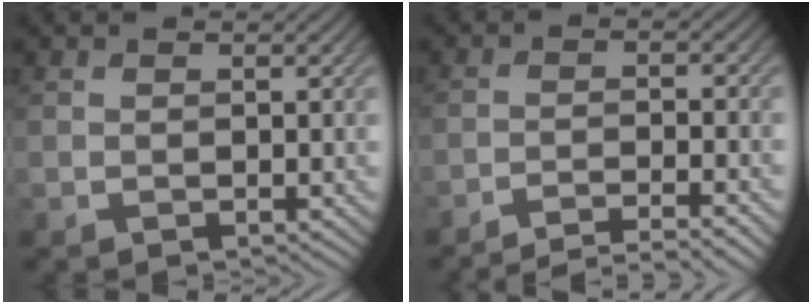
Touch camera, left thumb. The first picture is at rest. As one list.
[{"total": 6.9, "force": [-5.8, 0.7, 3.5], "torque": [-0.054, 0.010, -0.098]}]